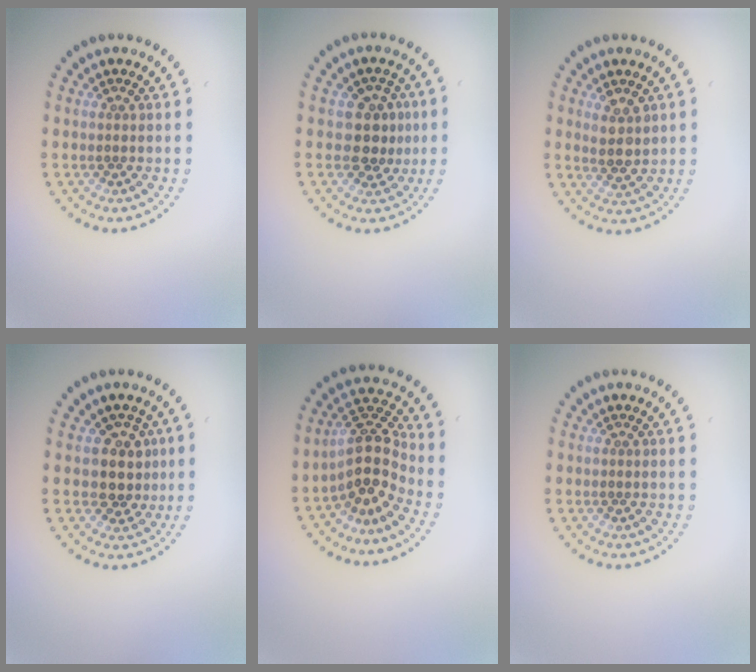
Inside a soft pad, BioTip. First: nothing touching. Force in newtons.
{"total": 3.0, "press": 2.7, "slide": 1.2}
{"total": 2.5, "press": 2.2, "slide": 1.0}
{"total": 3.0, "press": 2.5, "slide": 1.6}
{"total": 4.6, "press": 3.8, "slide": 2.5}
{"total": 0.0}